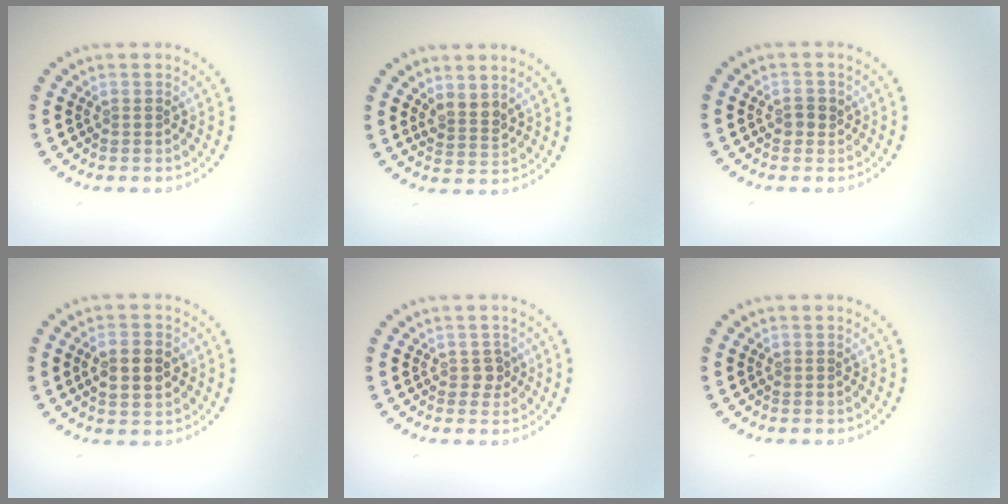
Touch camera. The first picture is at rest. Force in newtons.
{"total": 2.0, "press": 1.7, "slide": 1.1}
{"total": 1.3, "press": 1.2, "slide": 0.4}
{"total": 3.3, "press": 3.3, "slide": 0.2}
{"total": 1.2, "press": 1.0, "slide": 0.6}
{"total": 0.0}